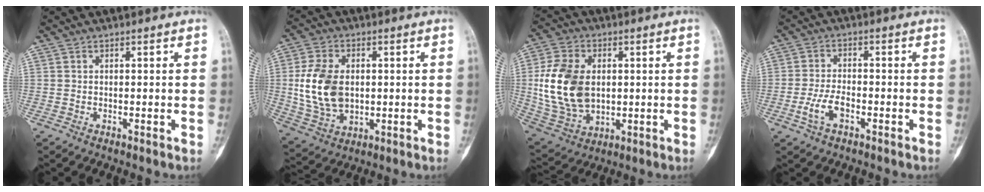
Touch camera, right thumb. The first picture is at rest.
{"total": 13.1, "force": [0.8, 8.8, 9.6], "torque": [-0.177, -0.004, 0.025]}
{"total": 16.6, "force": [1.3, 11.3, 12.0], "torque": [-0.220, -0.005, 0.036]}
{"total": 5.0, "force": [-2.1, 2.3, 3.9], "torque": [-0.086, 0.014, -0.041]}